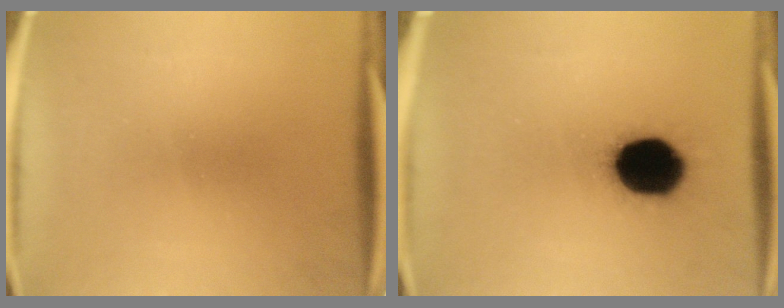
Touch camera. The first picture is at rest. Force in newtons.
{"total": 17.8}